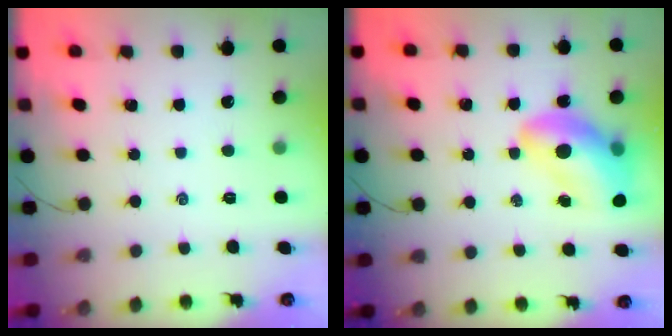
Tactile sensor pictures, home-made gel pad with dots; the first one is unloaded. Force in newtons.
{"total": 14.3, "press": 13.7, "slide": 4.0}